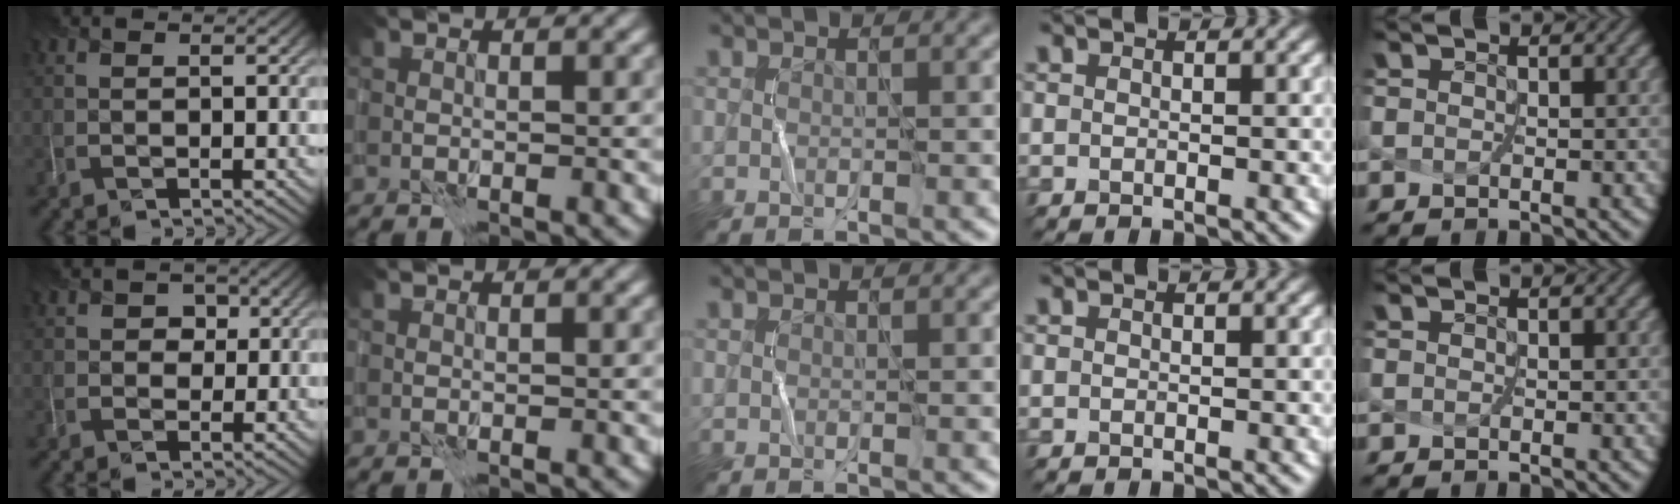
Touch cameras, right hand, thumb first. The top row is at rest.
{"thumb": {"total": 2.1, "force": [0.3, 2.0, 0.5], "torque": [-0.002, 0.002, 0.003]}}